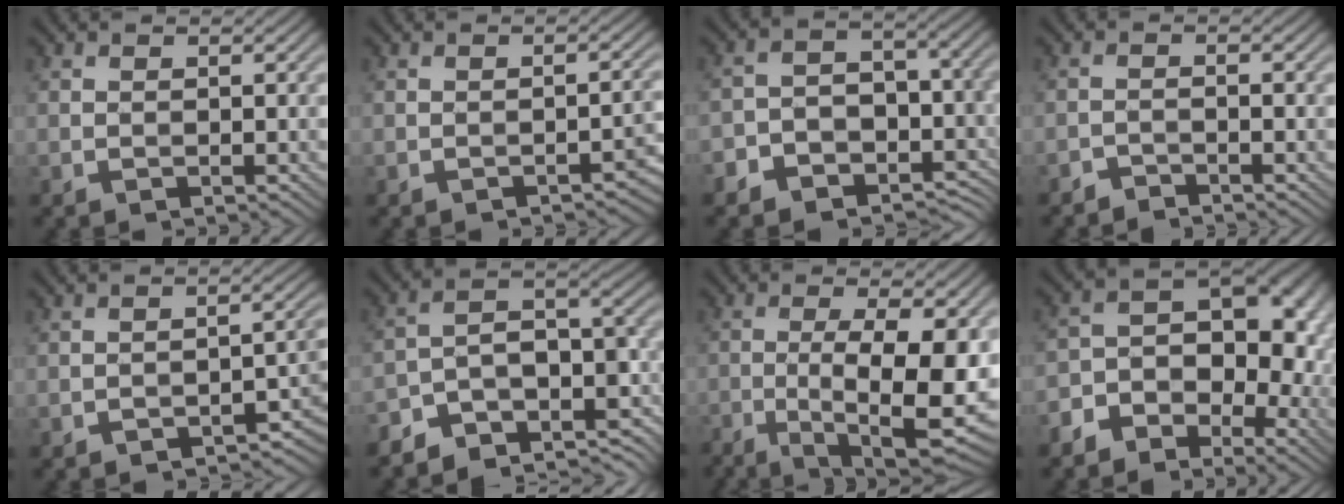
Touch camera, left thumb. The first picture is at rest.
{"total": 2.3, "force": [-1.6, 0.7, 1.5], "torque": [-0.017, 0.008, -0.018]}
{"total": 7.6, "force": [-3.9, 5.5, 3.6], "torque": [-0.056, -0.014, -0.073]}
{"total": 1.6, "force": [-1.6, 0.2, 0.4], "torque": [-0.005, 0.000, -0.036]}
{"total": 5.1, "force": [-3.4, 1.8, 3.3], "torque": [-0.036, 0.008, -0.046]}
{"total": 8.7, "force": [-5.7, 3.7, 5.4], "torque": [-0.085, -0.012, -0.116]}
{"total": 12.9, "force": [-3.5, 3.7, 11.9], "torque": [-0.170, -0.006, -0.044]}
{"total": 12.0, "force": [-4.2, 8.3, 7.5], "torque": [-0.104, -0.021, -0.075]}